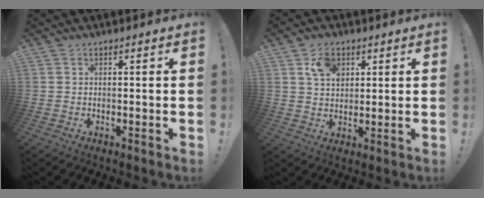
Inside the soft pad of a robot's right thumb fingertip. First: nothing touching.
{"total": 7.4, "force": [3.5, 5.2, 4.0], "torque": [-0.065, -0.004, 0.067]}